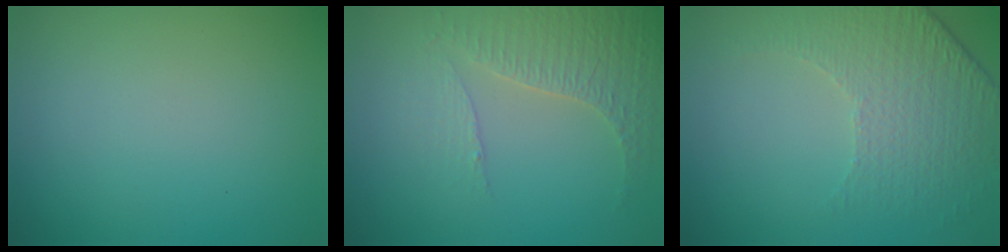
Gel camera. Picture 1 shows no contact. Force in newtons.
{"total": 3.3, "press": 3.0, "slide": 1.6}
{"total": 4.9, "press": 3.4, "slide": 3.5}